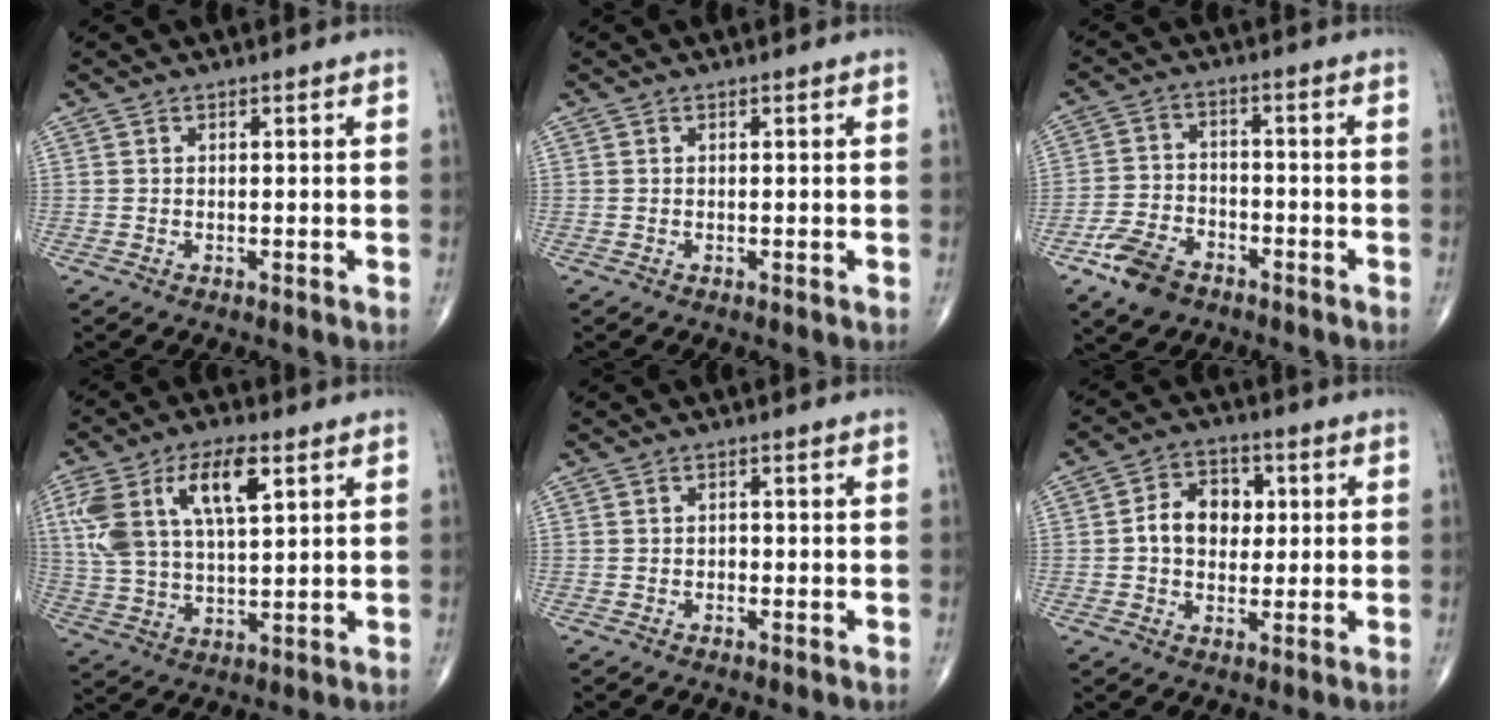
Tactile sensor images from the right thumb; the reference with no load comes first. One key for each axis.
{"total": 0.0}
{"total": 8.4, "fx": -5.2, "fy": 5.1, "fz": 4.1, "tx": -0.070, "ty": 0.022, "tz": -0.098}
{"total": 15.6, "fx": 5.9, "fy": 7.0, "fz": 12.6, "tx": -0.248, "ty": 0.002, "tz": 0.111}
{"total": 0.8, "fx": -0.3, "fy": 0.6, "fz": 0.4, "tx": -0.001, "ty": 0.003, "tz": -0.010}
{"total": 8.7, "fx": 0.7, "fy": 6.6, "fz": 5.6, "tx": -0.061, "ty": 0.016, "tz": 0.005}